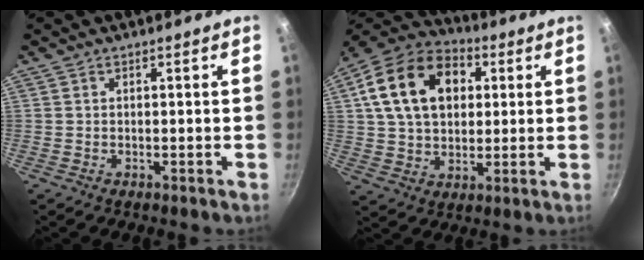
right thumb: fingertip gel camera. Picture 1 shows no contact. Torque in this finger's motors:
{"motor_torque": [-1.00, 2.39, 0.89, -0.16, 0.19]}